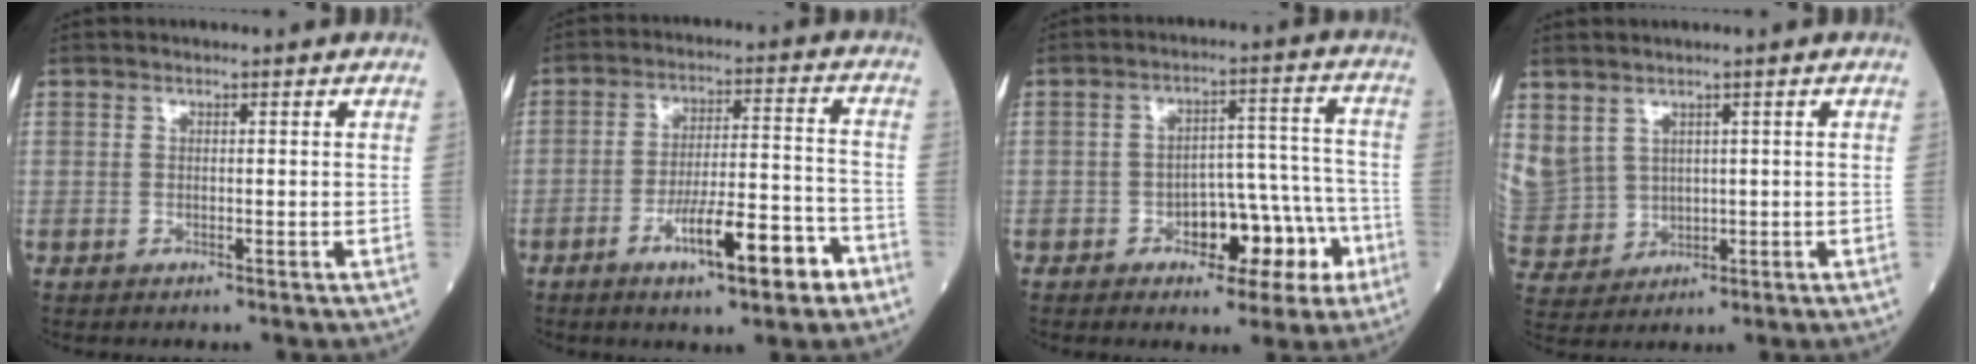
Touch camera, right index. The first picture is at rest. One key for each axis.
{"total": 11.4, "fx": -6.0, "fy": 2.0, "fz": 9.5, "tx": -0.153, "ty": 0.008, "tz": -0.092}
{"total": 9.8, "fx": -4.2, "fy": 5.2, "fz": 7.2, "tx": -0.089, "ty": 0.038, "tz": -0.052}
{"total": 11.7, "fx": 3.2, "fy": 10.2, "fz": 4.8, "tx": -0.165, "ty": 0.028, "tz": 0.093}